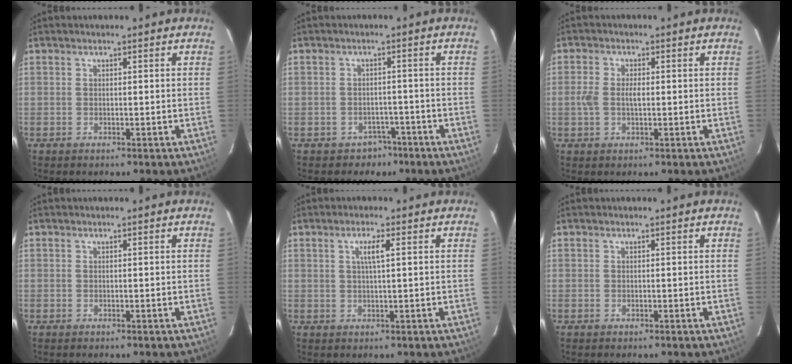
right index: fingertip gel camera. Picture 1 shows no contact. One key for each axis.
{"total": 4.2, "fx": -2.8, "fy": 3.1, "fz": -0.1, "tx": -0.001, "ty": 0.023, "tz": -0.031}
{"total": 3.6, "fx": -0.2, "fy": 1.9, "fz": 3.1, "tx": -0.064, "ty": 0.003, "tz": -0.005}
{"total": 0.0}
{"total": 2.8, "fx": 0.8, "fy": 0.1, "fz": 2.7, "tx": -0.050, "ty": 0.002, "tz": 0.015}
{"total": 0.0}